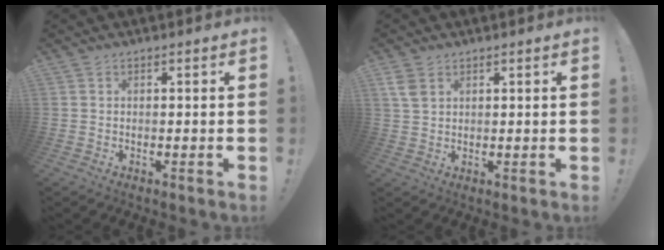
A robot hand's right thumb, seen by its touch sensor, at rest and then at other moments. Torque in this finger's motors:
{"motor_torque": [-0.34, 0.52, 0.12, 0.05, 0.08]}